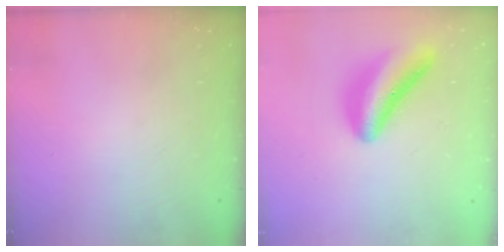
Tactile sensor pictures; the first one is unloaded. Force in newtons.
{"total": 13.4, "press": 13.4, "slide": 0.4}